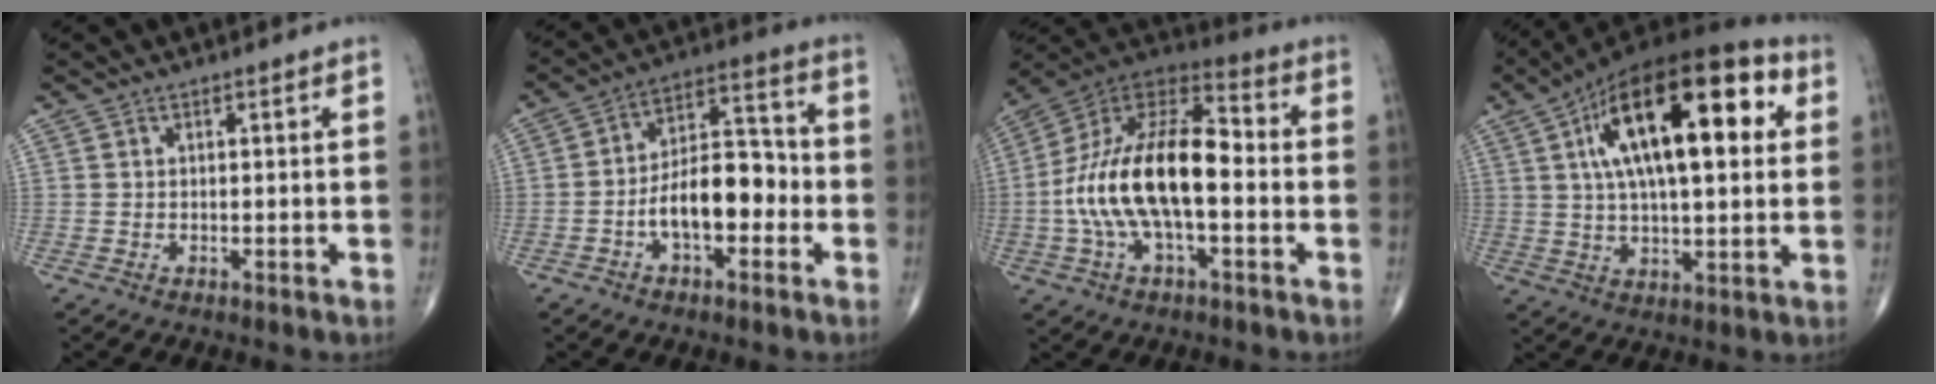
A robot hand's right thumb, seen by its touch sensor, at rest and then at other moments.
{"total": 12.5, "force": [-3.4, 6.6, 10.1], "torque": [-0.146, 0.045, -0.064]}
{"total": 21.0, "force": [-2.3, 9.8, 18.4], "torque": [-0.342, 0.043, -0.046]}
{"total": 24.9, "force": [6.9, 10.1, 21.8], "torque": [-0.347, 0.016, 0.100]}